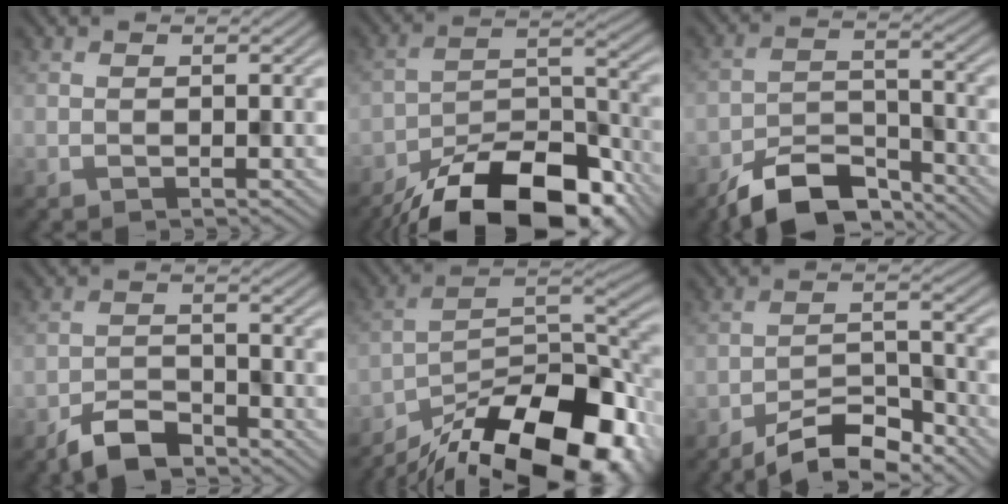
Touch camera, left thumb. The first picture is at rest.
{"total": 16.9, "force": [-12.9, 6.9, 8.6], "torque": [-0.154, -0.026, -0.196]}
{"total": 8.8, "force": [-6.9, 3.5, 4.1], "torque": [-0.070, -0.006, -0.137]}
{"total": 5.1, "force": [-4.0, 2.0, 2.4], "torque": [-0.041, -0.001, -0.083]}
{"total": 18.7, "force": [-13.5, 6.8, 10.9], "torque": [-0.196, -0.033, -0.210]}
{"total": 7.6, "force": [-6.3, 2.0, 3.9], "torque": [-0.067, 0.005, -0.118]}